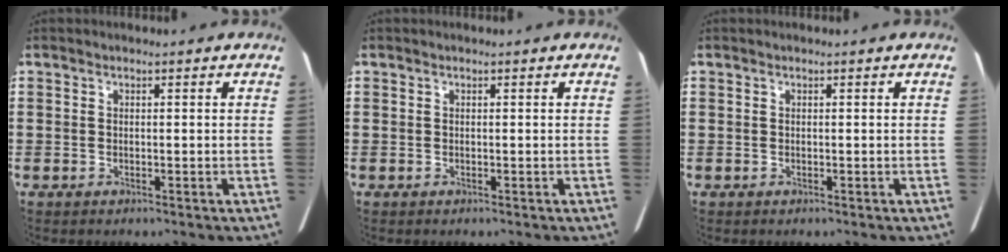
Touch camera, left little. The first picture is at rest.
{"total": 0.0}
{"total": 0.0}